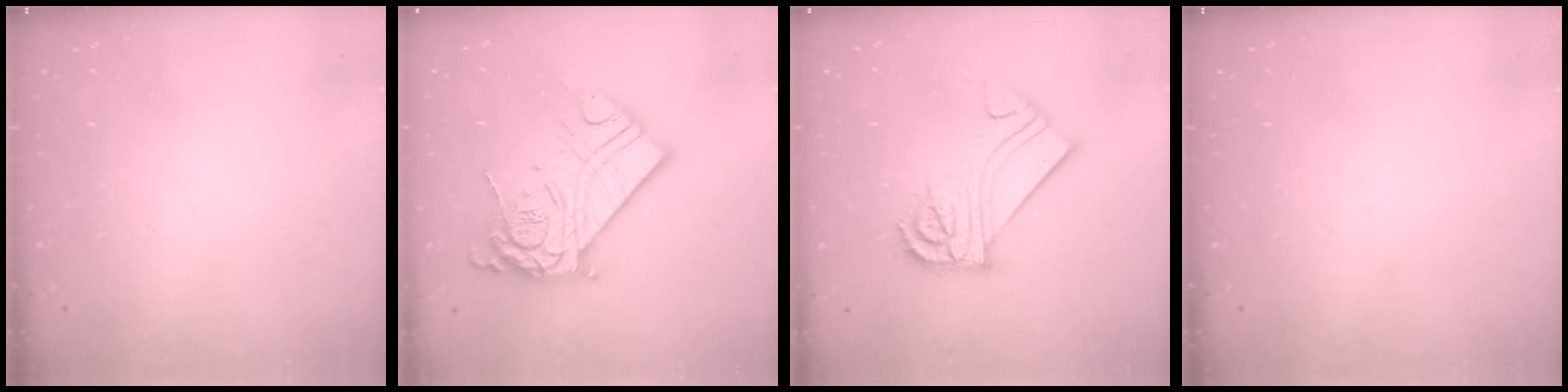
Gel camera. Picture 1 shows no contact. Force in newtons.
{"total": 20.5, "press": 20.4, "slide": 2.0}
{"total": 13.3, "press": 13.3, "slide": 1.3}
{"total": 0.0}